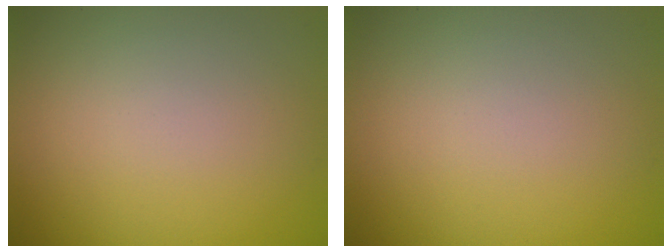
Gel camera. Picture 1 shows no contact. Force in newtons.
{"total": 0.0}